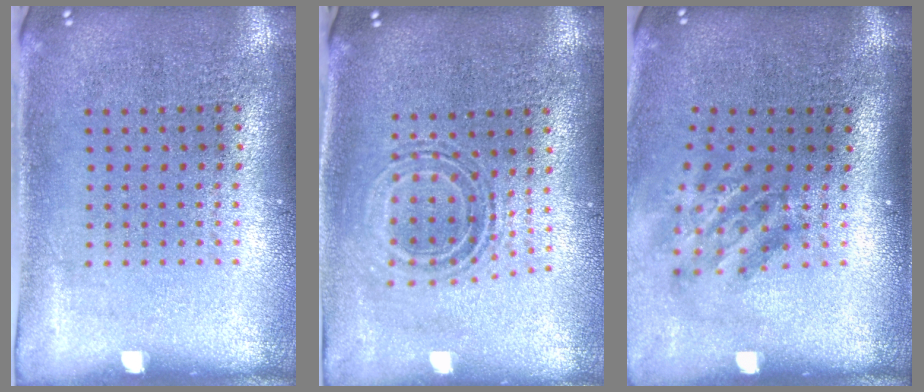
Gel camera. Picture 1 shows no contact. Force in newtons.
{"total": 0.7, "press": 0.7, "slide": 0.2}
{"total": 1.9, "press": 1.2, "slide": 1.4}